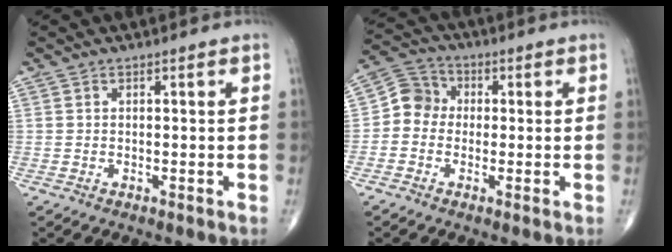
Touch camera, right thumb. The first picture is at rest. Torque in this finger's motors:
{"motor_torque": [0.09, 0.09, -0.06, -0.14, 0.02]}